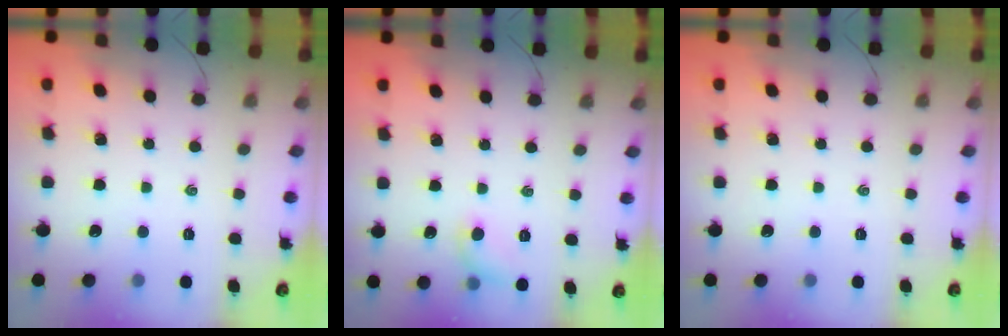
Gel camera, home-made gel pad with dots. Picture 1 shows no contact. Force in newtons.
{"total": 5.9, "press": 5.8, "slide": 1.0}
{"total": 0.0}